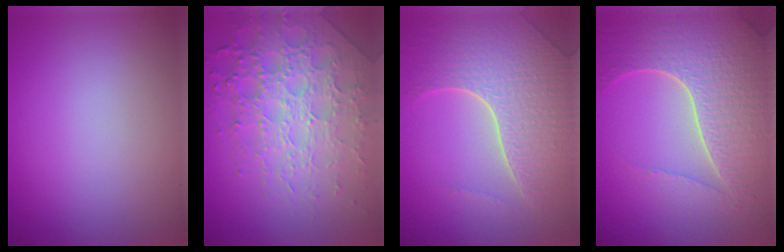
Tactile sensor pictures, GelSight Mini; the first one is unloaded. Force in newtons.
{"total": 8.0, "press": 5.6, "slide": 5.8}
{"total": 7.3, "press": 5.2, "slide": 5.1}
{"total": 7.5, "press": 5.6, "slide": 5.0}